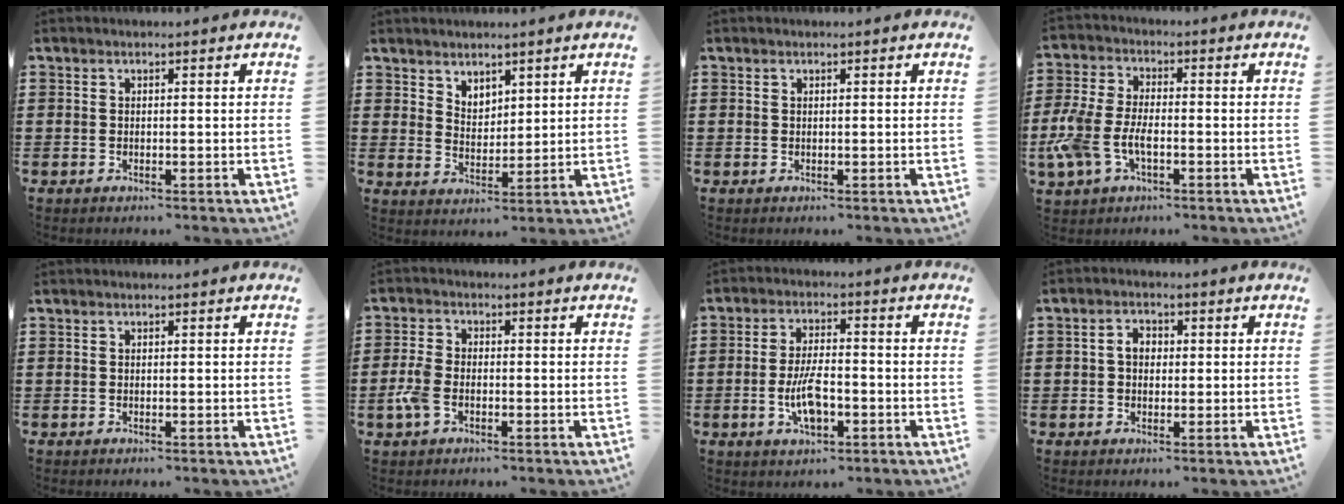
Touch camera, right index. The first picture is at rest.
{"total": 3.4, "force": [2.9, 1.6, -0.2], "torque": [-0.005, -0.002, 0.056]}
{"total": 0.0}
{"total": 6.8, "force": [-2.5, 3.5, 5.3], "torque": [-0.147, -0.010, -0.057]}
{"total": 0.0}
{"total": 4.1, "force": [-1.7, 2.2, 3.1], "torque": [-0.081, -0.004, -0.037]}
{"total": 7.0, "force": [-2.0, 2.8, 6.1], "torque": [-0.129, 0.000, -0.041]}
{"total": 2.6, "force": [0.1, 1.9, 1.8], "torque": [-0.038, 0.010, -0.001]}